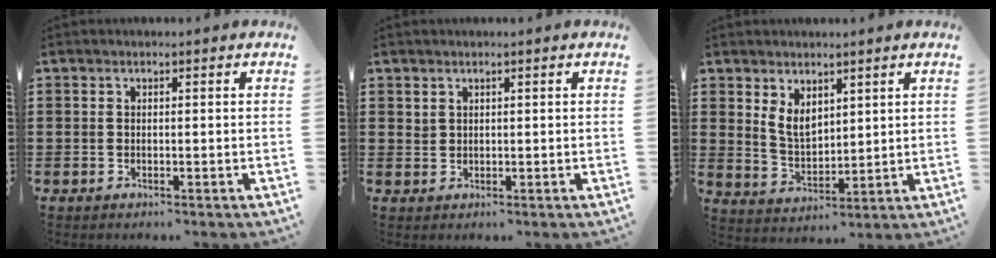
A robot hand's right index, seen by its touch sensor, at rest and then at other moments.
{"total": 1.3, "force": [1.1, 0.7, 0.2], "torque": [-0.005, 0.001, 0.022]}
{"total": 5.0, "force": [2.7, 3.1, 2.9], "torque": [-0.067, 0.004, 0.050]}